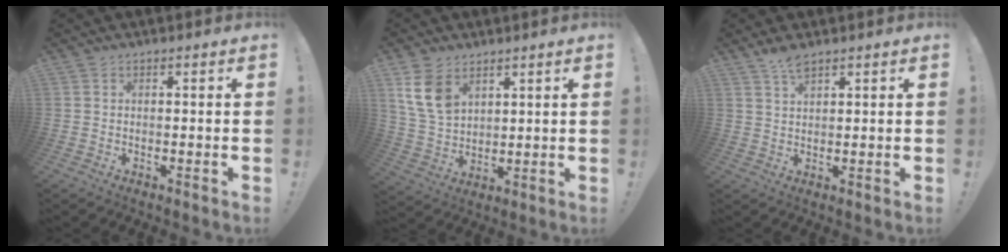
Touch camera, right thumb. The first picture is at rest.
{"total": 11.3, "force": [5.9, 7.7, 5.8], "torque": [-0.111, -0.019, 0.119]}
{"total": 4.0, "force": [3.0, 1.2, 2.3], "torque": [-0.049, -0.012, 0.054]}